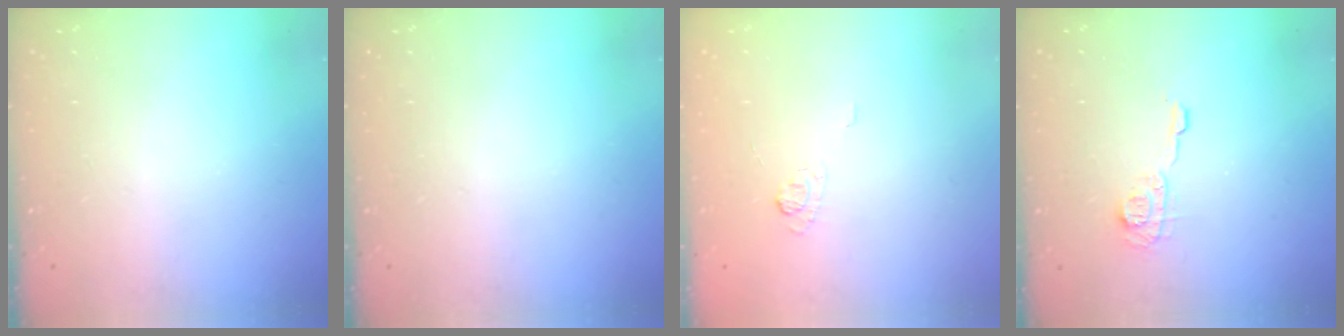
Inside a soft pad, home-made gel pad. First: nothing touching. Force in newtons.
{"total": 0.0}
{"total": 3.4, "press": 3.1, "slide": 1.5}
{"total": 6.8, "press": 6.8, "slide": 0.2}